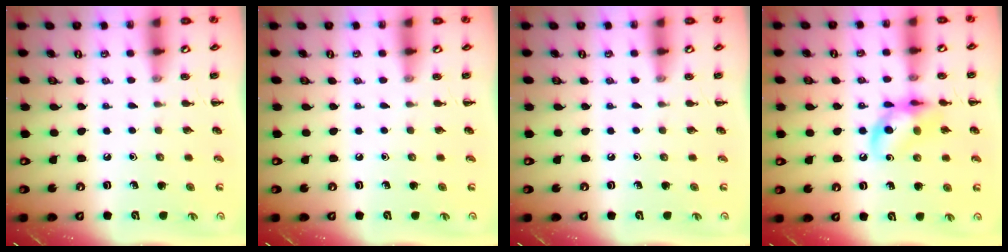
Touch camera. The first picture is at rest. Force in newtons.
{"total": 0.0}
{"total": 0.0}
{"total": 14.1, "press": 13.9, "slide": 2.4}